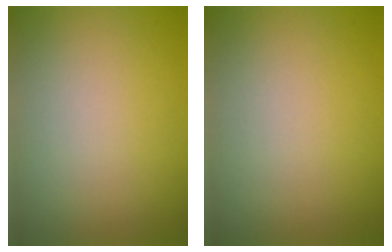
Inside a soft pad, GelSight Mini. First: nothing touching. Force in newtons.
{"total": 0.0}